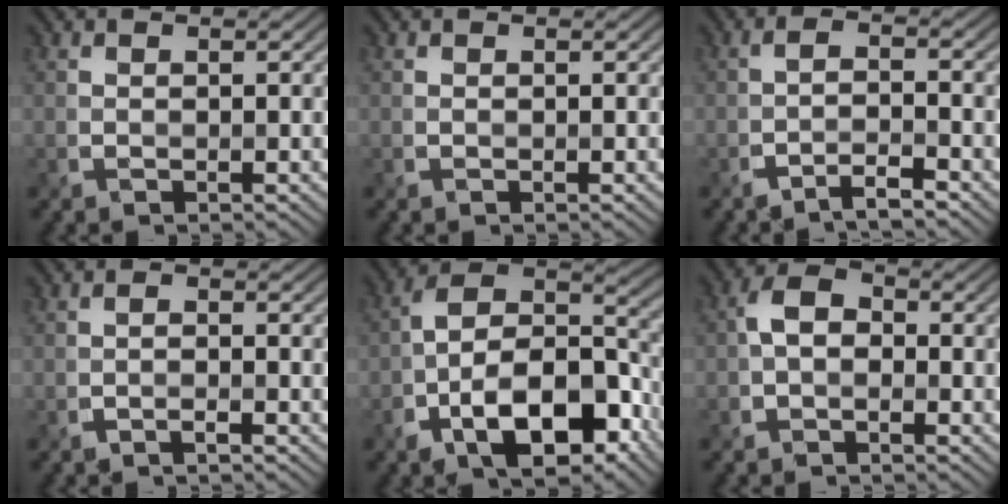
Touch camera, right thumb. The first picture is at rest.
{"total": 0.0}
{"total": 3.3, "force": [-2.6, 0.4, 2.1], "torque": [-0.037, 0.011, -0.059]}
{"total": 1.2, "force": [-0.8, 0.2, 0.9], "torque": [-0.012, 0.007, -0.022]}
{"total": 14.6, "force": [-6.8, 7.5, 10.5], "torque": [-0.168, -0.010, -0.123]}
{"total": 2.7, "force": [-0.9, 1.9, 1.8], "torque": [-0.039, 0.011, -0.022]}